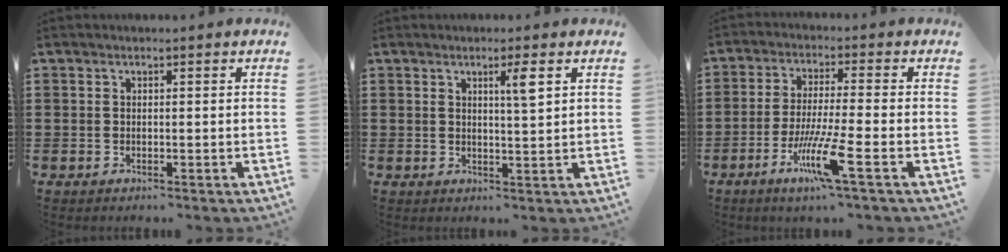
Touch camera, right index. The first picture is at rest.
{"total": 3.2, "force": [1.4, 0.0, 2.8], "torque": [-0.043, -0.008, 0.017]}
{"total": 8.9, "force": [-4.3, 0.3, 7.8], "torque": [-0.159, -0.015, -0.083]}